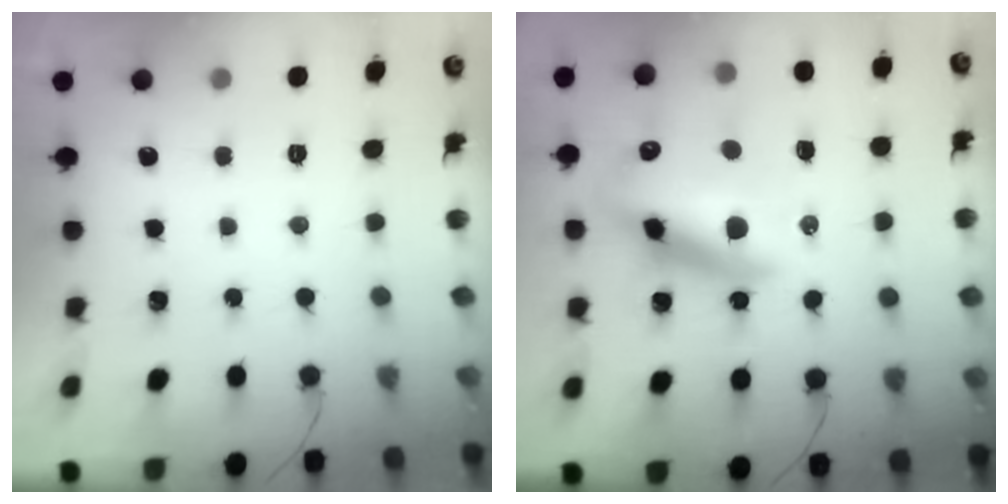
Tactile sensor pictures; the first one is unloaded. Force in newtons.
{"total": 20.5, "press": 19.9, "slide": 5.3}